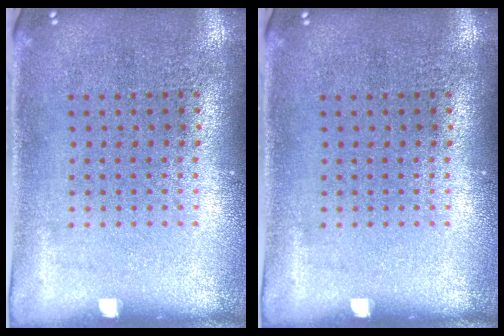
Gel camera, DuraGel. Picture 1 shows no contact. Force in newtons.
{"total": 0.0}